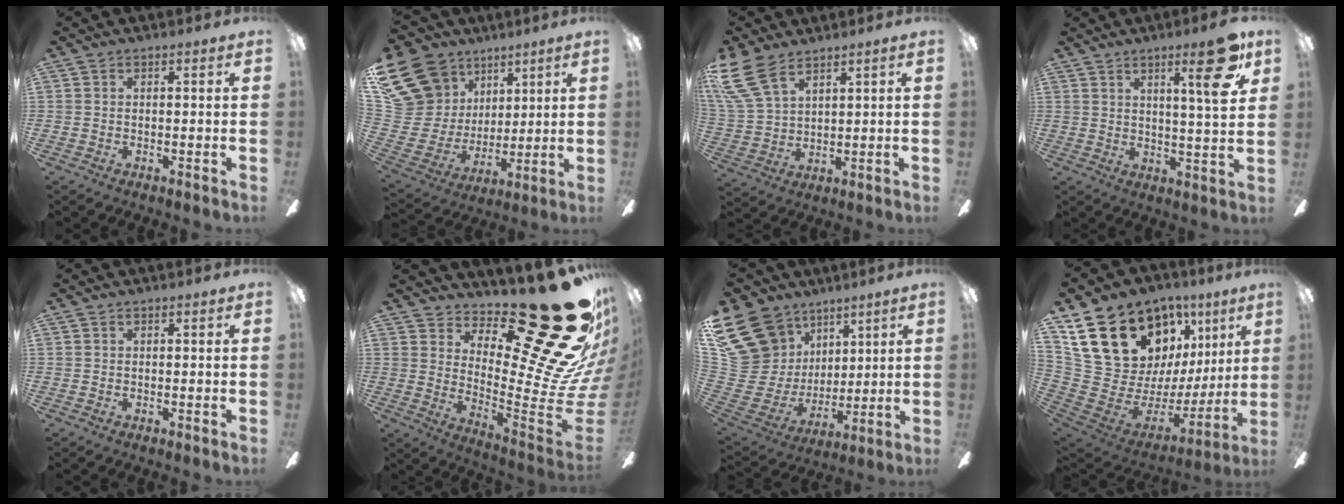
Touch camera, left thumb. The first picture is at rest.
{"total": 21.3, "force": [12.0, 15.7, 8.0], "torque": [-0.195, -0.065, 0.246]}
{"total": 12.5, "force": [8.2, 6.2, 7.1], "torque": [-0.179, -0.026, 0.157]}
{"total": 12.0, "force": [6.5, 1.9, 9.9], "torque": [-0.136, -0.026, 0.093]}
{"total": 0.0}
{"total": 30.1, "force": [19.0, 8.5, 21.8], "torque": [-0.207, -0.179, 0.333]}
{"total": 23.2, "force": [12.2, 17.3, 9.4], "torque": [-0.222, -0.069, 0.256]}
{"total": 24.7, "force": [14.4, 15.8, 12.5], "torque": [-0.225, -0.077, 0.302]}